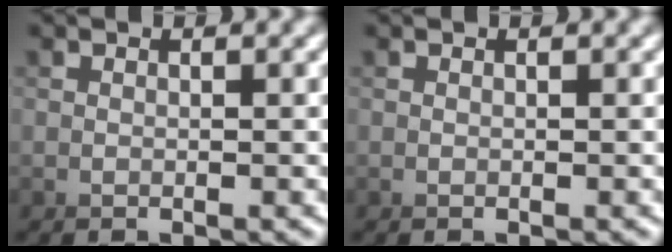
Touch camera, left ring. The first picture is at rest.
{"total": 0.0}